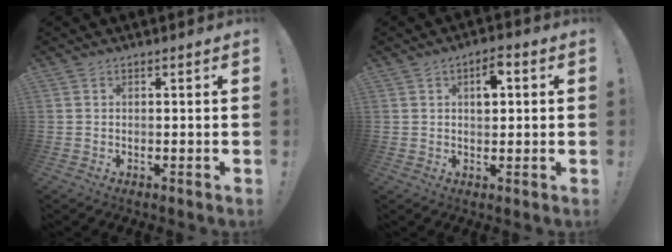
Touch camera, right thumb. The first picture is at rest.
{"total": 4.7, "force": [1.1, 2.8, 3.7], "torque": [-0.037, -0.004, 0.010]}